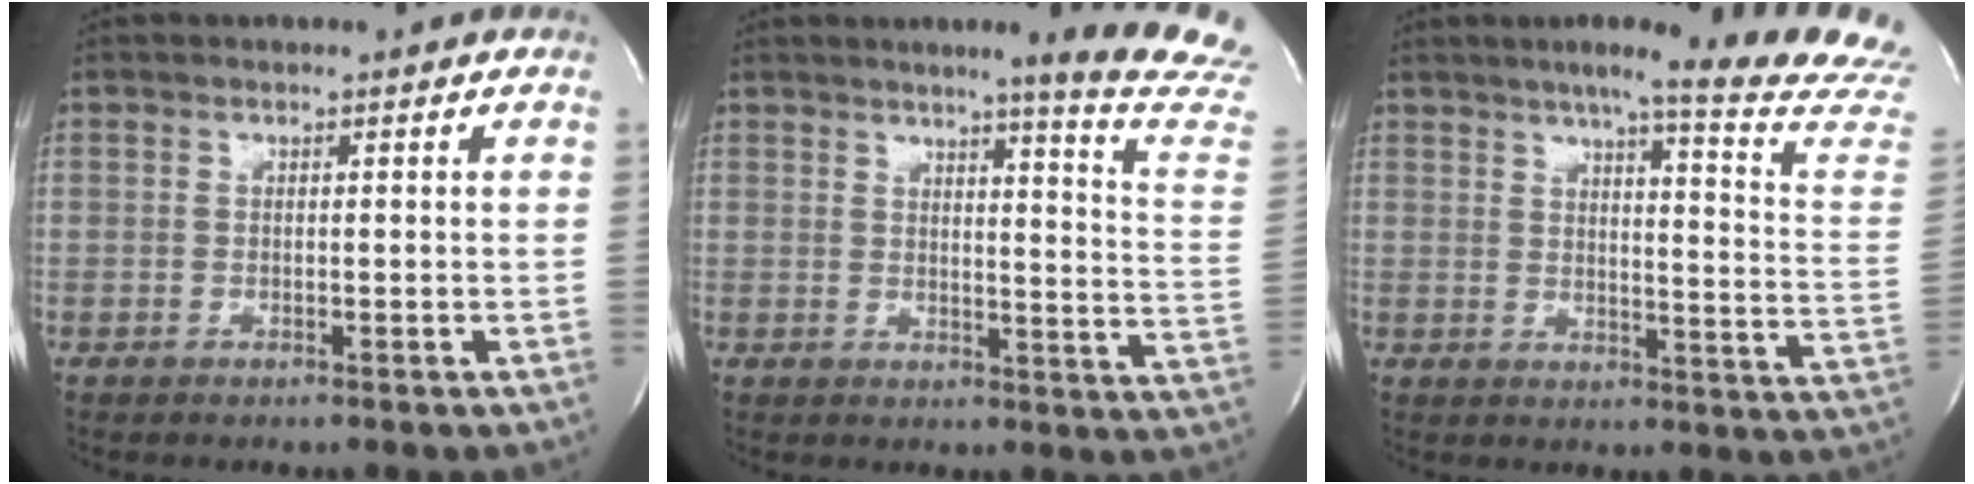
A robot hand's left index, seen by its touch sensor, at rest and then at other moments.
{"total": 14.0, "force": [12.0, -2.2, 6.8], "torque": [-0.087, -0.099, 0.127]}
{"total": 19.7, "force": [17.2, -1.7, 9.6], "torque": [-0.131, -0.094, 0.198]}